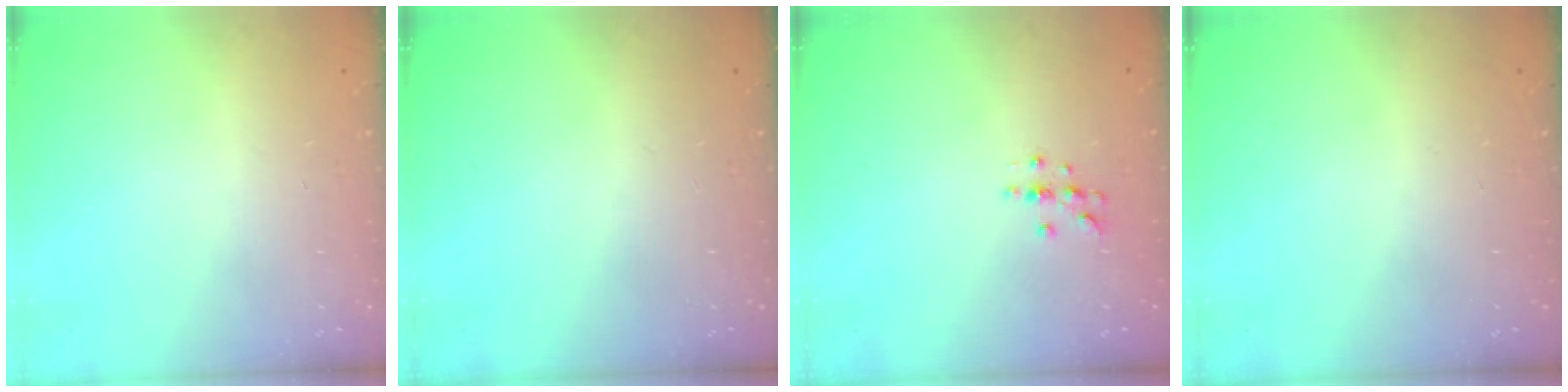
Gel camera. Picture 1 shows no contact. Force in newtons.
{"total": 0.0}
{"total": 4.2, "press": 4.2, "slide": 0.5}
{"total": 0.0}